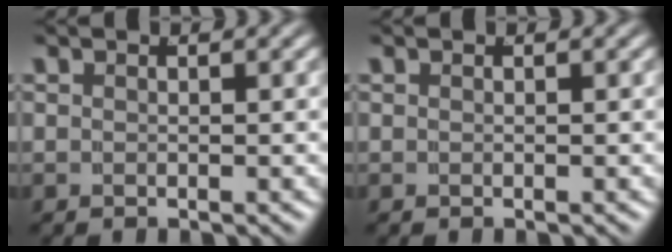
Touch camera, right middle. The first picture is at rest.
{"total": 0.0}